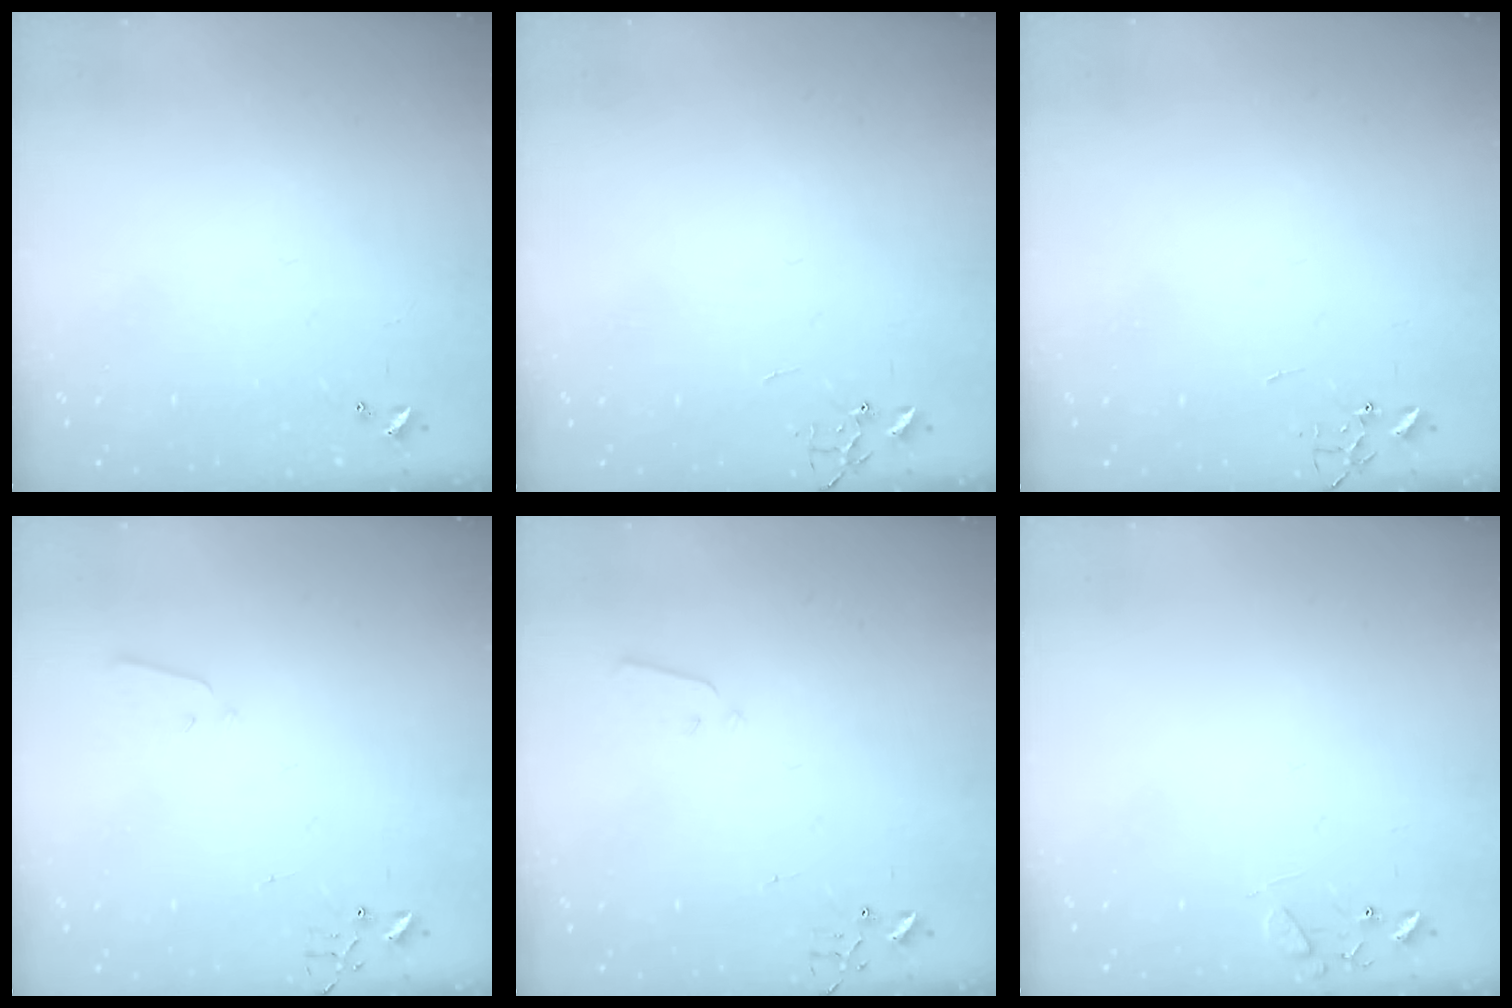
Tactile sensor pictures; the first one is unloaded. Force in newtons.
{"total": 0.0}
{"total": 0.0}
{"total": 2.1, "press": 2.1, "slide": 0.3}
{"total": 3.2, "press": 3.2, "slide": 0.1}
{"total": 9.0, "press": 9.0, "slide": 0.6}